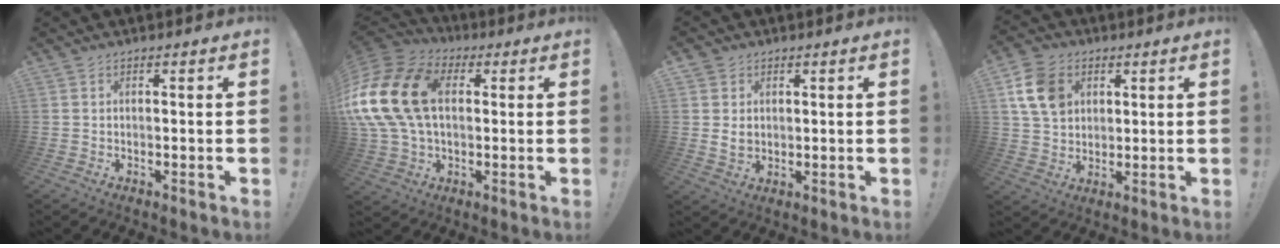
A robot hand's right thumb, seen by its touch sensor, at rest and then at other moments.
{"total": 23.3, "force": [3.3, 16.4, 16.2], "torque": [-0.323, 0.008, 0.063]}
{"total": 4.5, "force": [1.1, 3.8, 2.0], "torque": [-0.018, -0.004, 0.020]}
{"total": 13.0, "force": [4.7, 10.0, 6.8], "torque": [-0.111, -0.008, 0.097]}